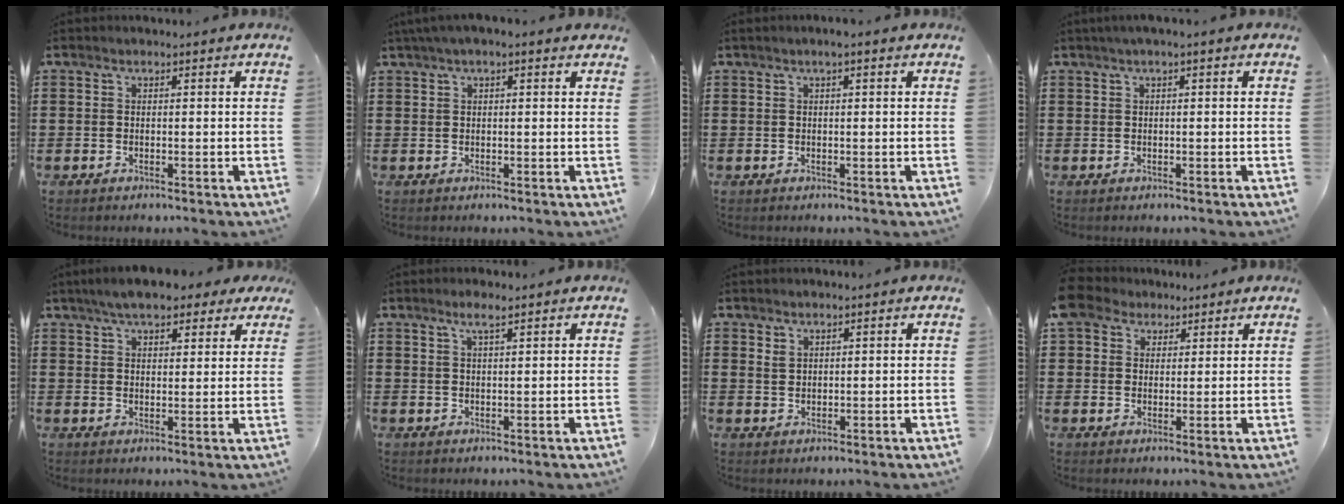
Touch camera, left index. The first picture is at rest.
{"total": 1.6, "force": [0.9, 0.2, 1.3], "torque": [-0.027, 0.005, 0.015]}
{"total": 1.2, "force": [0.4, 0.1, 1.1], "torque": [-0.020, -0.001, 0.007]}
{"total": 1.0, "force": [0.1, 0.0, 1.0], "torque": [-0.016, -0.002, 0.002]}
{"total": 6.0, "force": [4.9, 1.8, 2.9], "torque": [-0.063, 0.001, 0.089]}
{"total": 2.3, "force": [1.6, 0.2, 1.7], "torque": [-0.036, 0.003, 0.026]}
{"total": 1.5, "force": [1.1, 0.8, 0.4], "torque": [-0.011, 0.003, 0.022]}
{"total": 4.6, "force": [3.0, 3.3, 1.0], "torque": [-0.042, 0.013, 0.055]}